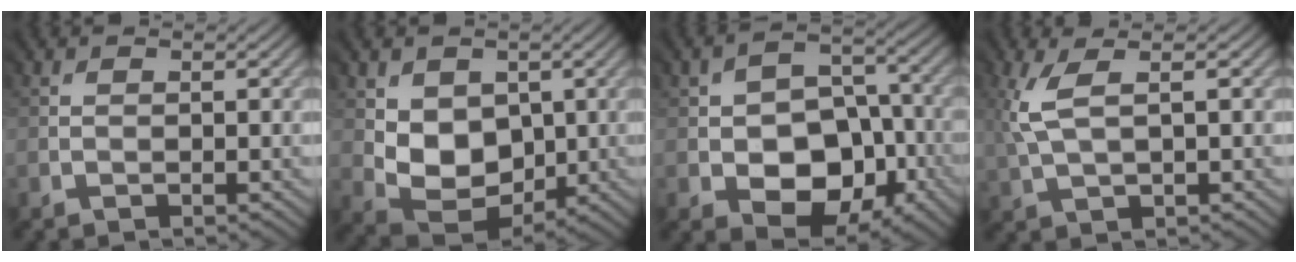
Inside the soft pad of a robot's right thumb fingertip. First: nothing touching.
{"total": 6.5, "force": [1.5, 5.3, 3.5], "torque": [-0.087, -0.011, 0.019]}
{"total": 9.0, "force": [-3.1, 6.5, 5.4], "torque": [-0.080, -0.013, -0.053]}
{"total": 4.2, "force": [1.4, 1.7, 3.5], "torque": [-0.102, 0.007, 0.028]}